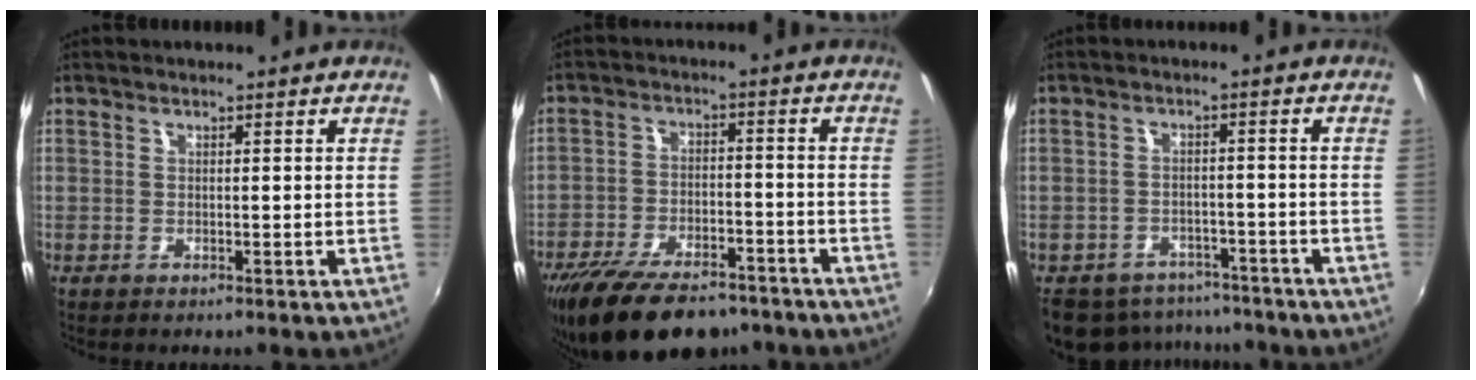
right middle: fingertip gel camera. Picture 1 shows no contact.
{"total": 18.1, "force": [-14.1, 7.2, 8.9], "torque": [-0.184, -0.022, -0.215]}
{"total": 13.6, "force": [-11.0, 6.9, 3.9], "torque": [-0.102, 0.008, -0.148]}